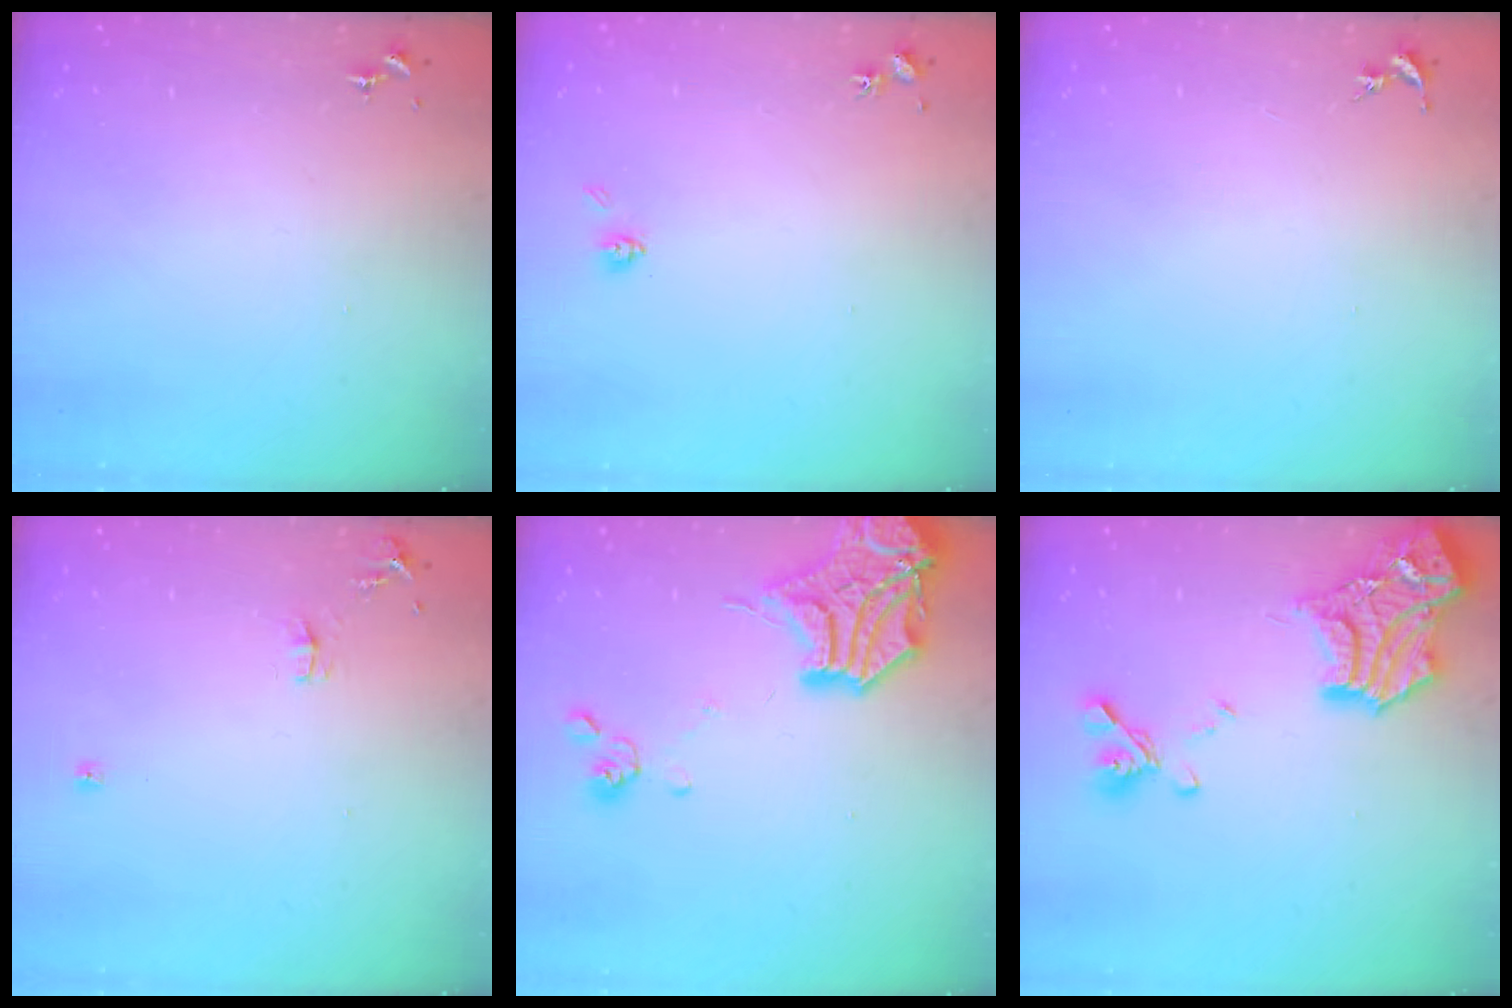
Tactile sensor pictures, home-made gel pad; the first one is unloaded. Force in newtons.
{"total": 4.0, "press": 3.8, "slide": 1.4}
{"total": 0.0}
{"total": 6.9, "press": 6.9, "slide": 0.9}
{"total": 19.9, "press": 19.8, "slide": 2.6}
{"total": 22.9, "press": 22.8, "slide": 2.3}